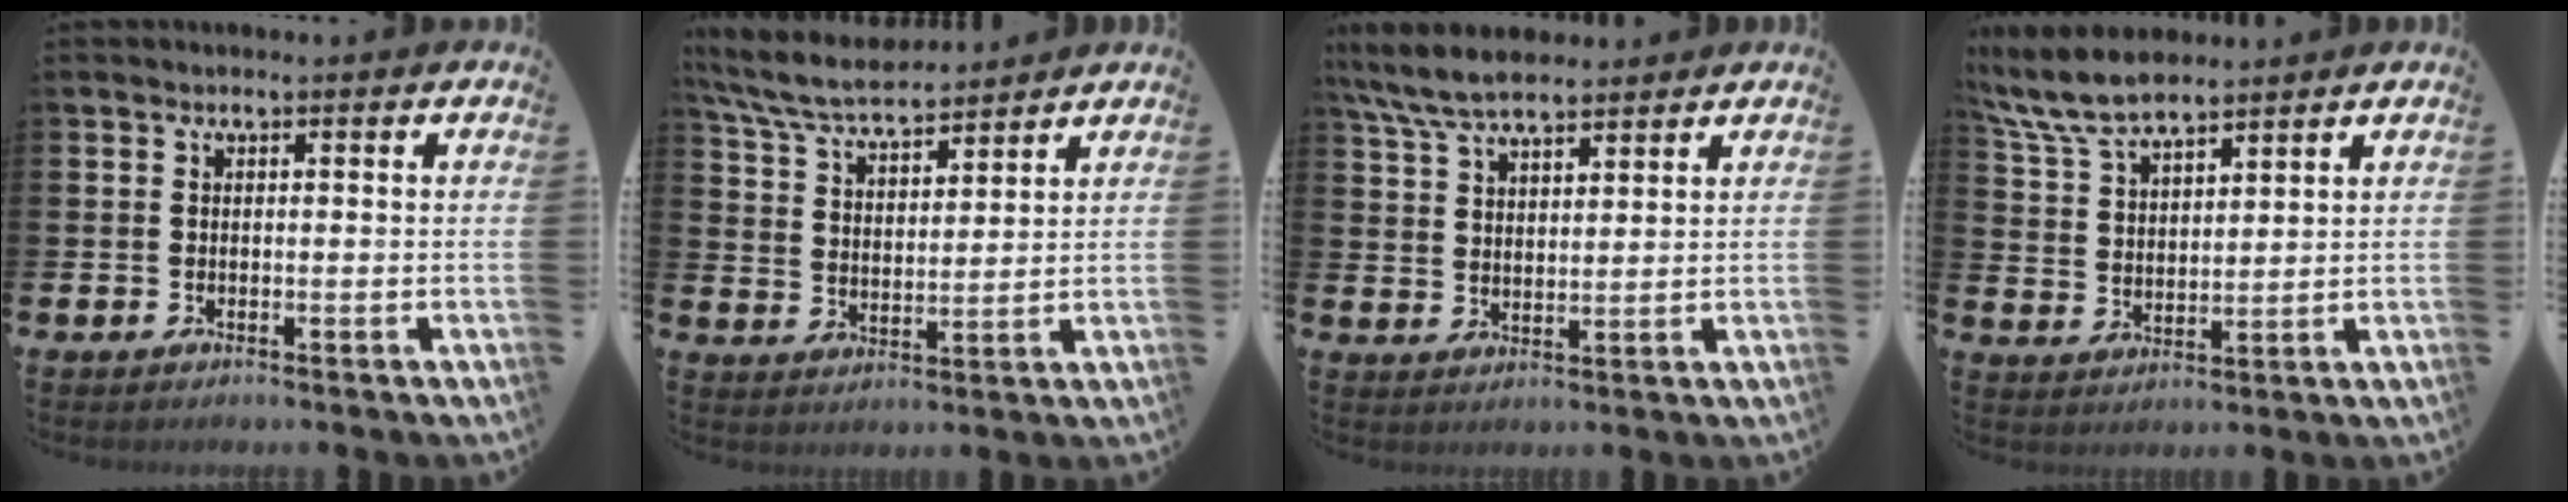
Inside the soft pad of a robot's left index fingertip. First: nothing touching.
{"total": 7.0, "force": [6.6, 1.2, 2.2], "torque": [-0.070, -0.031, 0.118]}
{"total": 7.2, "force": [6.6, 1.6, 2.3], "torque": [-0.071, -0.018, 0.124]}
{"total": 7.9, "force": [7.2, 1.7, 2.7], "torque": [-0.081, -0.021, 0.135]}